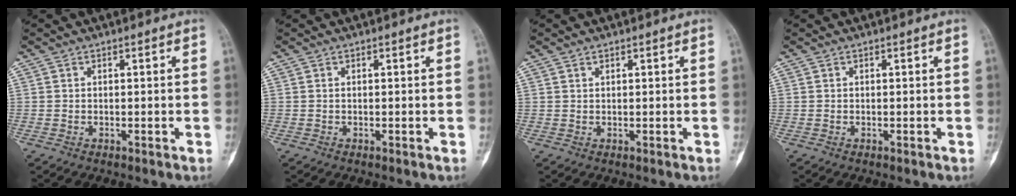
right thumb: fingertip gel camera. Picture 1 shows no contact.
{"total": 0.0}
{"total": 0.6, "force": [0.5, 0.3, 0.2], "torque": [-0.006, -0.003, 0.008]}
{"total": 0.0}